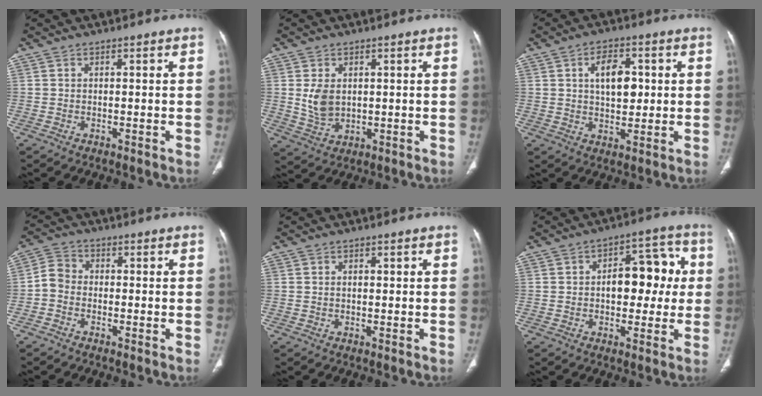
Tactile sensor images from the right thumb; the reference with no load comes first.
{"total": 5.4, "force": [0.9, 3.7, 3.8], "torque": [-0.065, -0.011, 0.029]}
{"total": 8.1, "force": [1.7, 4.6, 6.4], "torque": [-0.080, -0.006, 0.029]}
{"total": 4.1, "force": [-1.2, 3.3, 2.1], "torque": [-0.031, 0.013, -0.039]}
{"total": 1.0, "force": [0.2, 0.5, 0.8], "torque": [-0.014, 0.004, 0.003]}
{"total": 13.1, "force": [0.8, 7.8, 10.5], "torque": [-0.092, 0.040, 0.007]}